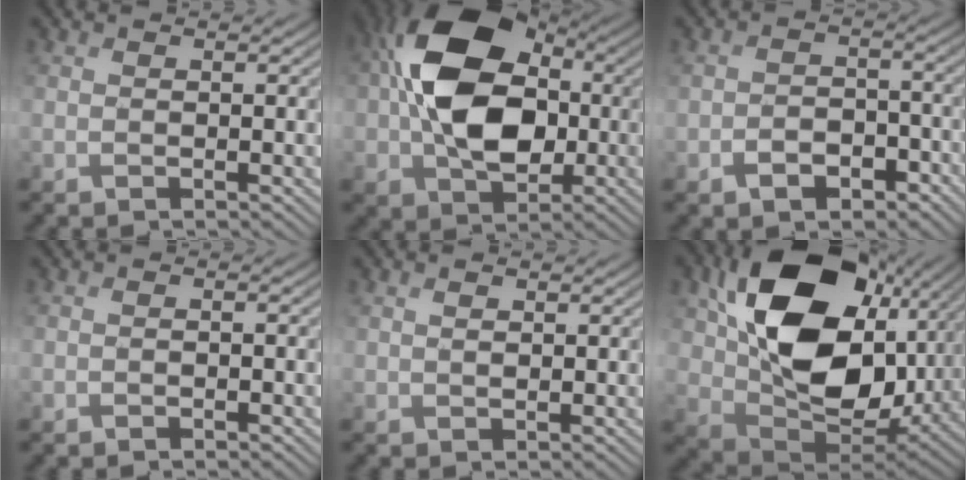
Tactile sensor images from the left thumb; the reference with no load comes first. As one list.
[{"total": 14.7, "force": [0.6, 10.4, 10.4], "torque": [-0.186, 0.011, 0.005]}, {"total": 4.3, "force": [-2.5, 2.7, 2.2], "torque": [-0.038, -0.002, -0.048]}, {"total": 0.8, "force": [-0.3, 0.4, 0.7], "torque": [-0.010, 0.002, -0.004]}, {"total": 1.5, "force": [0.7, 0.9, 0.9], "torque": [-0.020, 0.001, 0.016]}, {"total": 18.5, "force": [5.6, 12.8, 12.1], "torque": [-0.244, -0.016, 0.117]}]